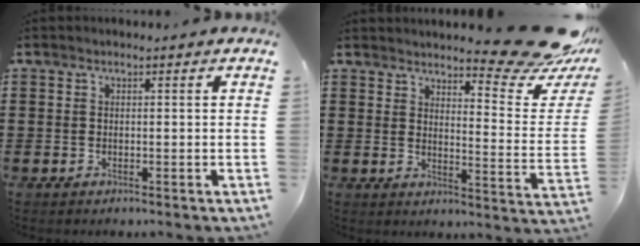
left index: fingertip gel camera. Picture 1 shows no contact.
{"total": 11.2, "force": [9.7, 1.0, 5.5], "torque": [-0.077, -0.075, 0.162]}